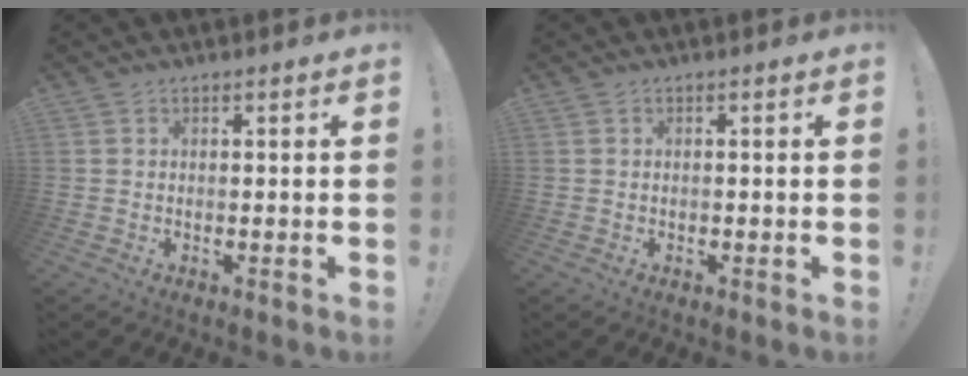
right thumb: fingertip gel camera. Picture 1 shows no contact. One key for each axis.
{"total": 0.6, "fx": -0.5, "fy": 0.1, "fz": 0.3, "tx": -0.005, "ty": 0.000, "tz": -0.008}